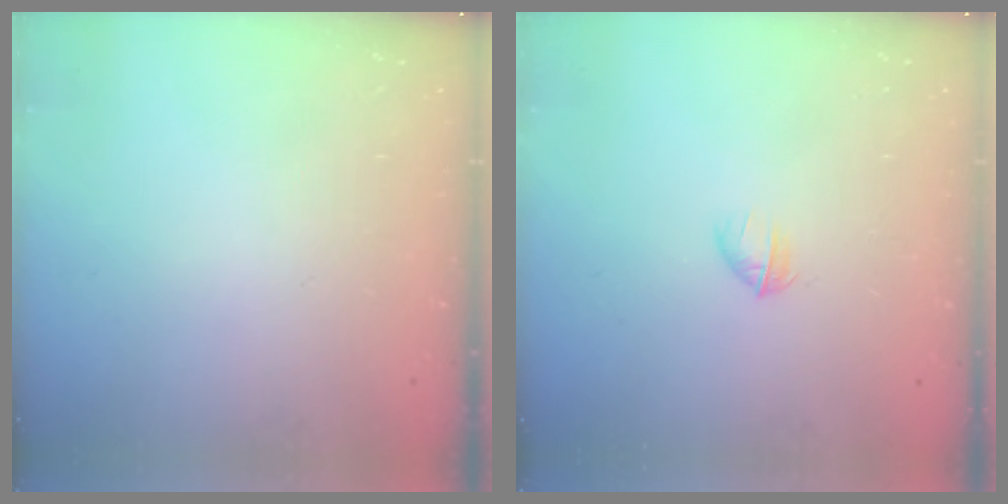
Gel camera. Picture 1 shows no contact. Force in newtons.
{"total": 2.8, "press": 2.6, "slide": 0.9}